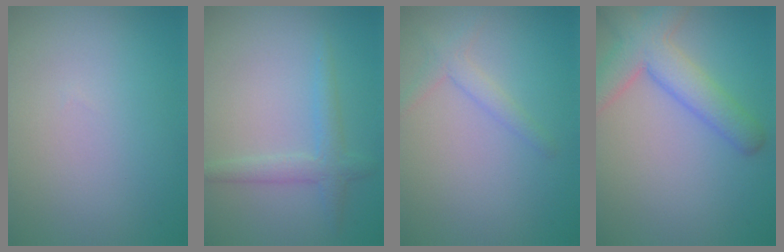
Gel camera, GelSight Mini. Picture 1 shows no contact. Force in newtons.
{"total": 2.2, "press": 2.2, "slide": 0.1}
{"total": 1.7, "press": 1.7, "slide": 0.1}
{"total": 5.4, "press": 5.4, "slide": 0.3}